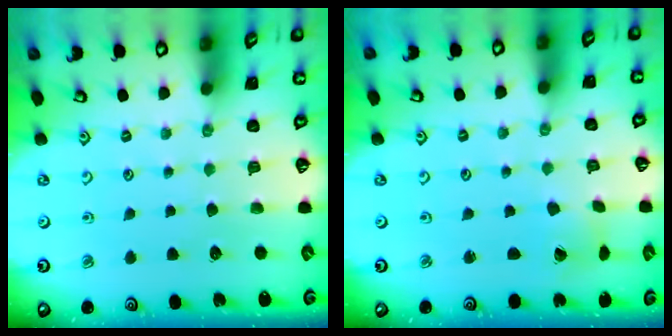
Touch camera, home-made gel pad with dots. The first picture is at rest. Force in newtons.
{"total": 1.2, "press": 1.2, "slide": 0.2}